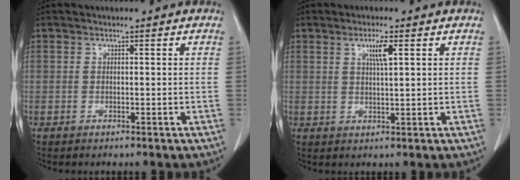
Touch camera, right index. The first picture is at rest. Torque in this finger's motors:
{"motor_torque": [0.37, 0.19, 0.09, 0.02]}